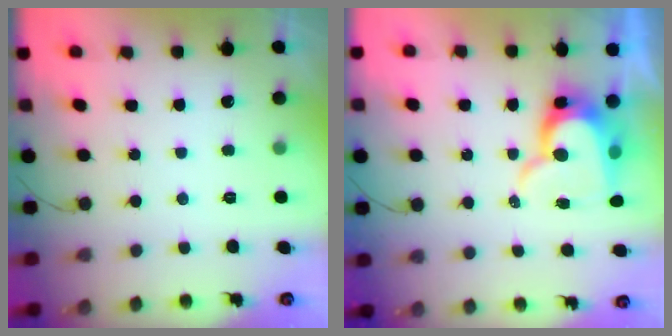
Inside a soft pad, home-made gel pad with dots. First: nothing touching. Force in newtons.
{"total": 11.4, "press": 11.3, "slide": 1.1}